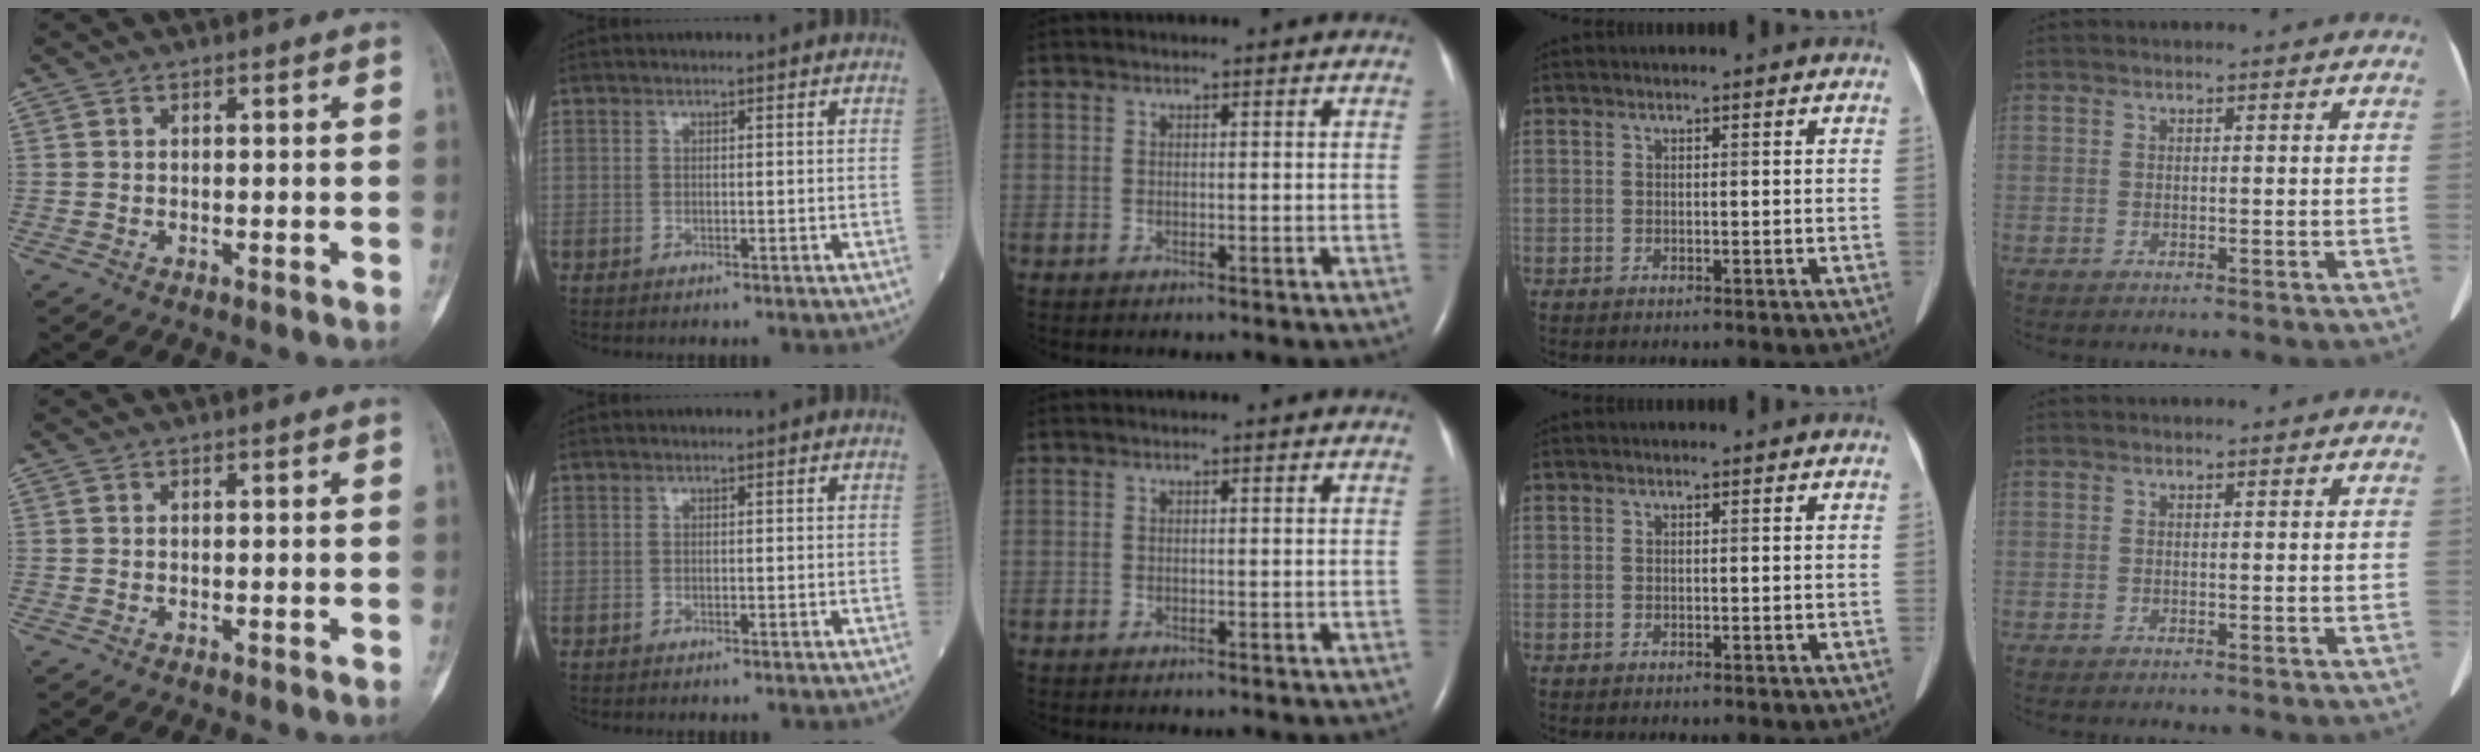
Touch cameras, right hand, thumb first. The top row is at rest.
{}